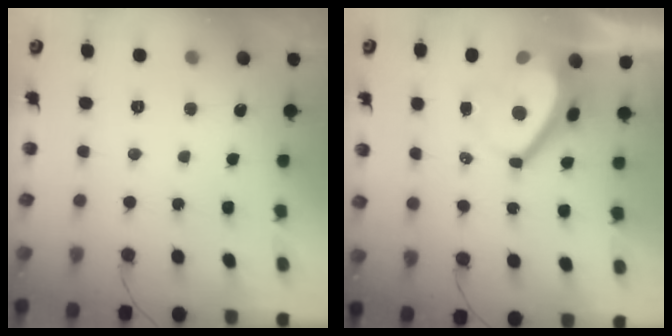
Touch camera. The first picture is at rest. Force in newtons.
{"total": 7.3, "press": 7.3, "slide": 0.8}